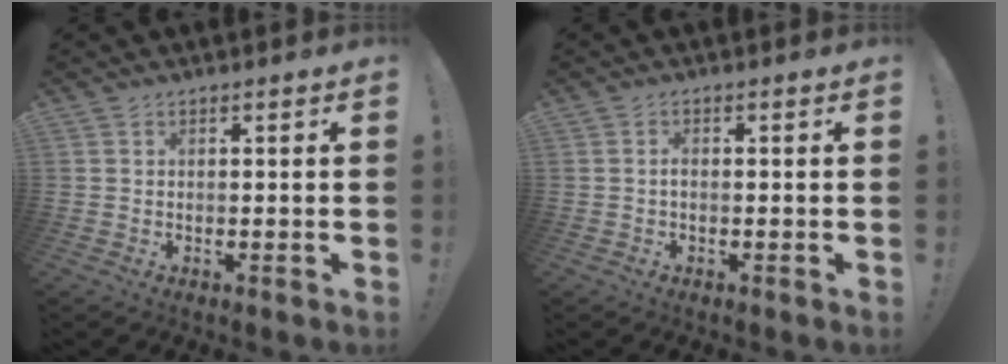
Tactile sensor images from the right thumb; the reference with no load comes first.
{"total": 1.1, "force": [-0.5, 0.4, 0.9], "torque": [-0.022, 0.006, -0.008]}